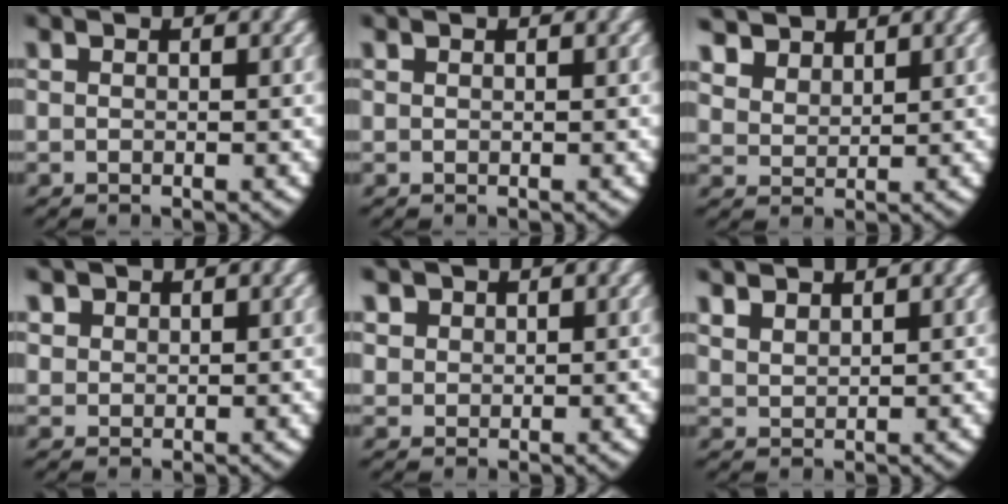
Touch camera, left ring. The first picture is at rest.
{"total": 0.0}
{"total": 4.0, "force": [2.8, 2.3, 1.5], "torque": [-0.040, -0.007, 0.059]}
{"total": 2.6, "force": [1.6, 1.9, 0.9], "torque": [-0.028, -0.004, 0.037]}
{"total": 3.1, "force": [1.7, 2.3, 1.1], "torque": [-0.036, -0.005, 0.038]}
{"total": 2.4, "force": [2.1, 0.9, 0.6], "torque": [-0.018, -0.002, 0.047]}